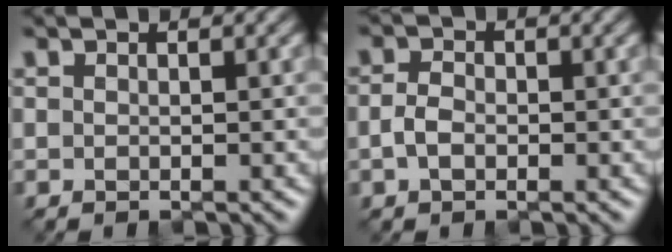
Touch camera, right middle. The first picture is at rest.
{"total": 1.9, "force": [-0.7, 1.2, 1.2], "torque": [-0.026, 0.001, -0.019]}